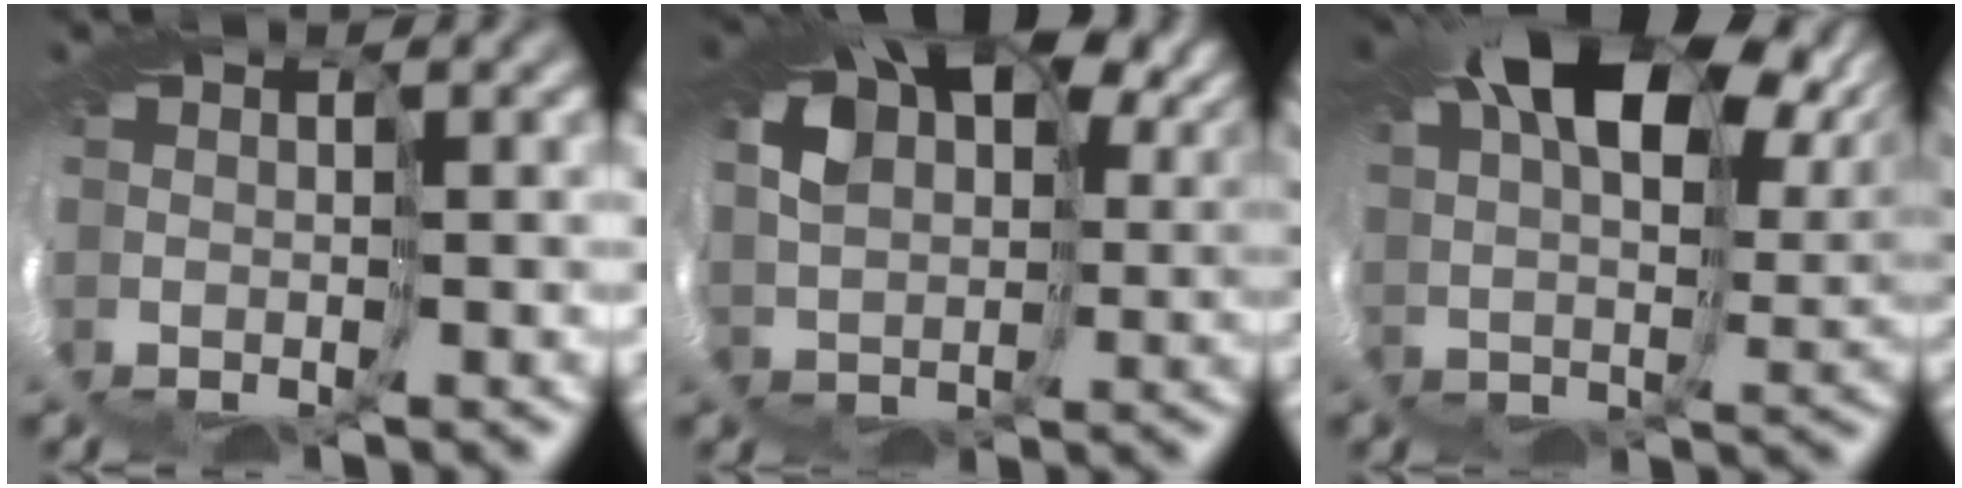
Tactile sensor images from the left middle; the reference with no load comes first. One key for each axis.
{"total": 10.4, "fx": 5.7, "fy": 6.0, "fz": 6.2, "tx": -0.130, "ty": 0.023, "tz": 0.102}
{"total": 12.8, "fx": 6.5, "fy": 5.9, "fz": 9.4, "tx": -0.153, "ty": 0.022, "tz": 0.103}